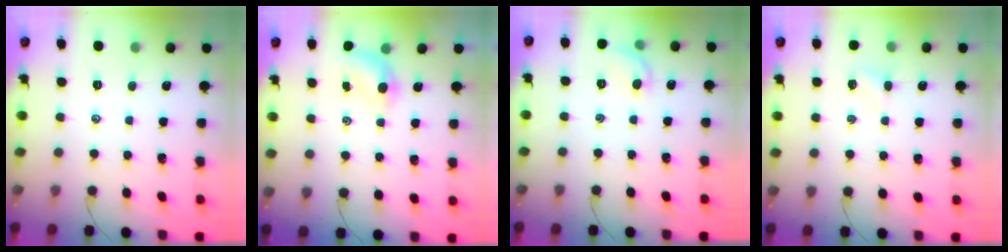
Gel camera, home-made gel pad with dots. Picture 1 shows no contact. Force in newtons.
{"total": 4.1, "press": 4.1, "slide": 0.8}
{"total": 6.6, "press": 6.5, "slide": 1.3}
{"total": 2.6, "press": 2.5, "slide": 0.9}